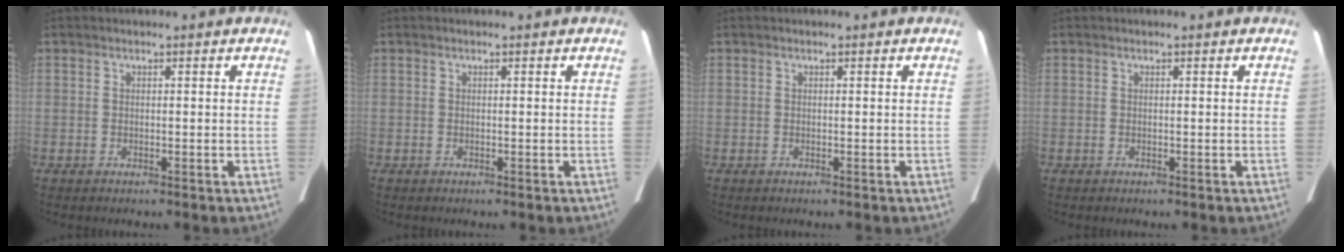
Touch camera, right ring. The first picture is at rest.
{"total": 0.0}
{"total": 0.0}
{"total": 0.0}